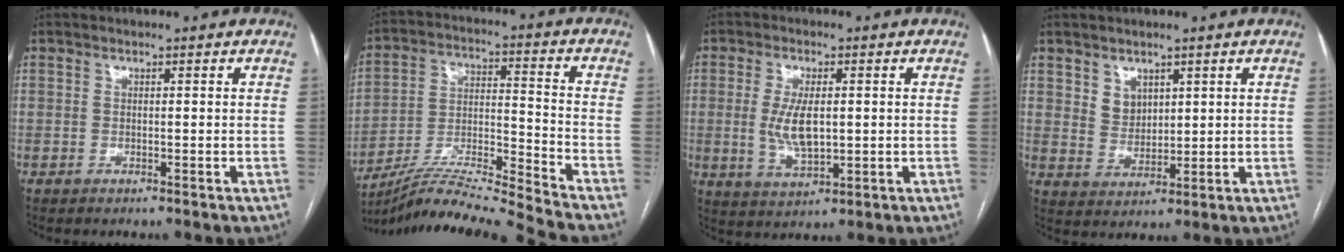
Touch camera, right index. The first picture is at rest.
{"total": 16.4, "force": [-15.1, -3.0, 5.7], "torque": [-0.102, 0.006, -0.267]}
{"total": 6.9, "force": [0.1, 2.7, 6.4], "torque": [-0.135, -0.004, 0.006]}
{"total": 4.0, "force": [2.1, 3.0, 1.5], "torque": [-0.033, 0.000, 0.051]}